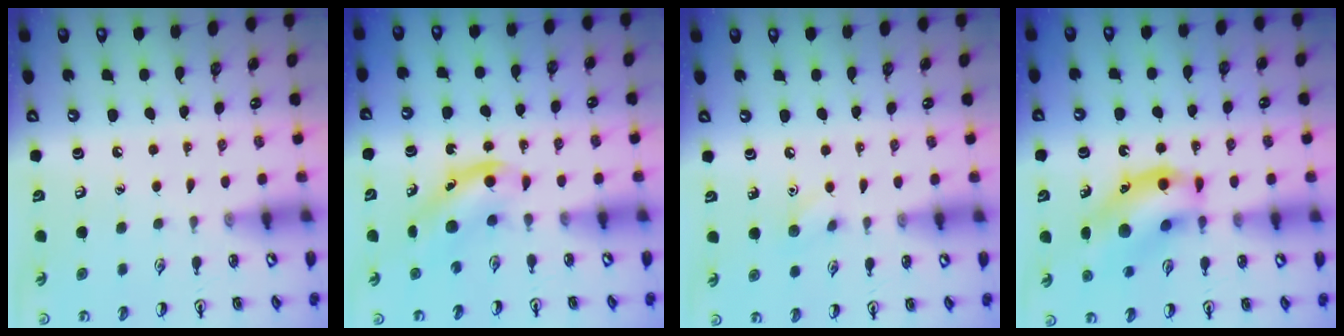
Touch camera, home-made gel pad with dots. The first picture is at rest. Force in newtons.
{"total": 5.2, "press": 5.1, "slide": 0.9}
{"total": 5.1, "press": 4.8, "slide": 1.7}
{"total": 14.9, "press": 14.7, "slide": 2.4}